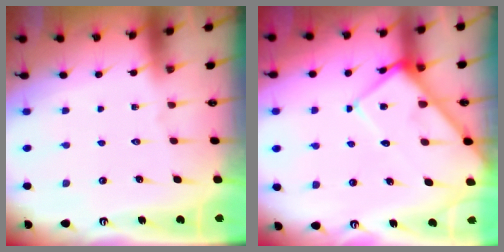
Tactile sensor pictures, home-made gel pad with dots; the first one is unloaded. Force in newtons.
{"total": 10.6, "press": 10.6, "slide": 1.1}